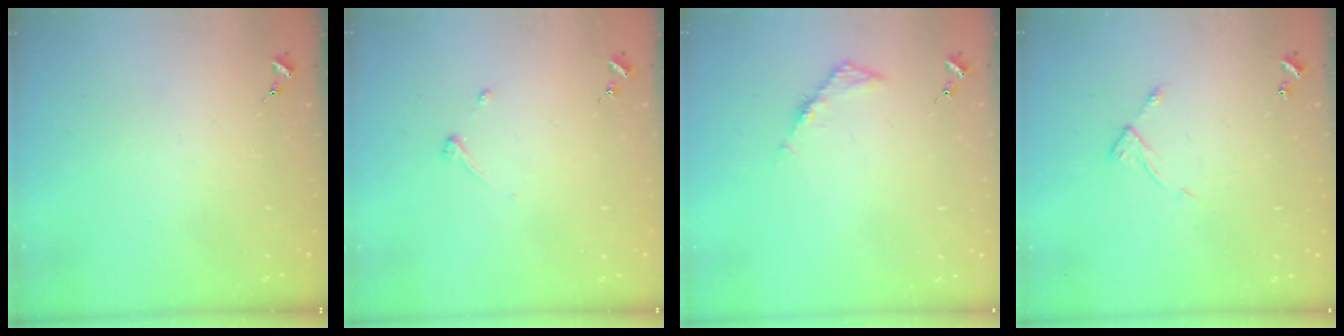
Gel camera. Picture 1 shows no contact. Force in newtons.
{"total": 3.3, "press": 3.2, "slide": 0.6}
{"total": 4.5, "press": 4.5, "slide": 0.4}
{"total": 5.4, "press": 5.4, "slide": 0.4}